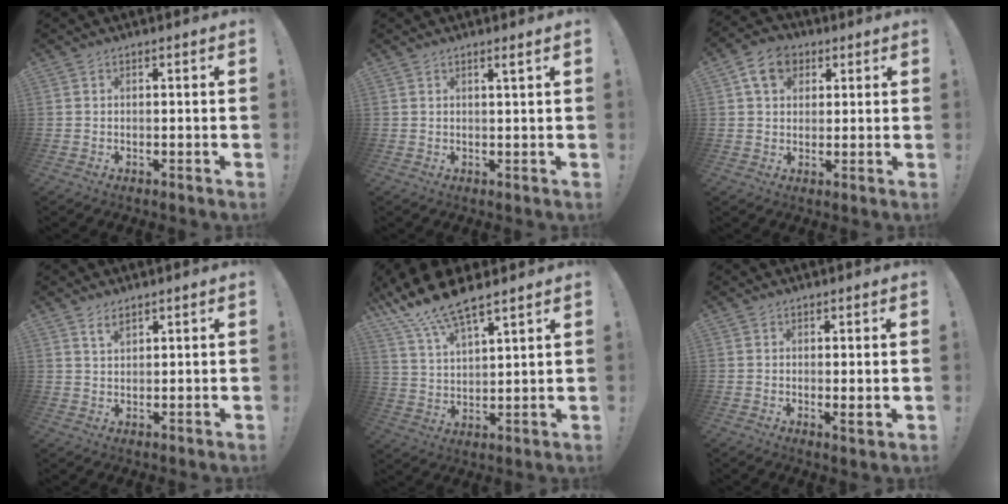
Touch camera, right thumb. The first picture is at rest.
{"total": 2.1, "force": [1.1, -0.5, 1.7], "torque": [-0.034, -0.002, 0.018]}
{"total": 9.0, "force": [3.8, 6.9, 4.3], "torque": [-0.073, 0.000, 0.075]}
{"total": 3.0, "force": [2.1, 1.4, 1.6], "torque": [-0.027, -0.010, 0.038]}
{"total": 12.4, "force": [10.2, 3.0, 6.3], "torque": [-0.135, -0.056, 0.186]}
{"total": 2.4, "force": [0.6, -0.1, 2.3], "torque": [-0.033, -0.007, 0.008]}